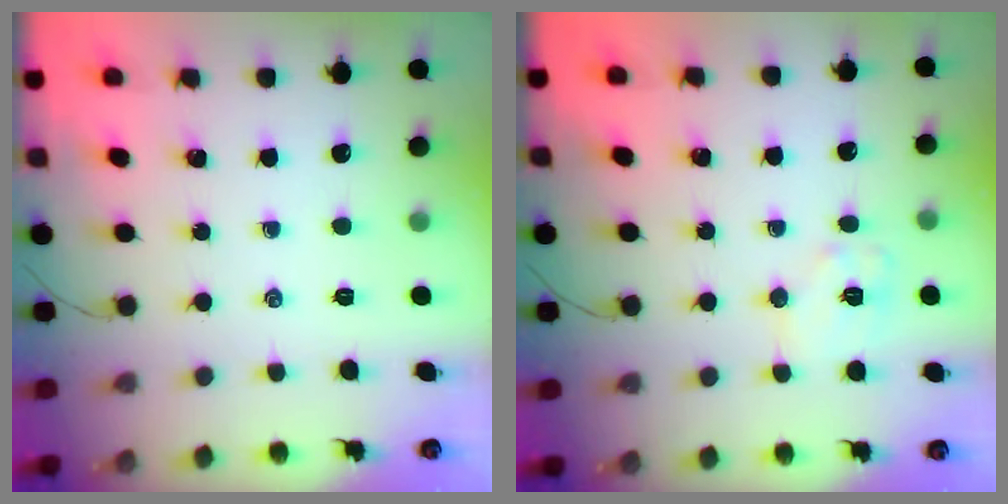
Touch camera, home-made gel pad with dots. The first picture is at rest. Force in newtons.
{"total": 8.1, "press": 8.1, "slide": 0.9}